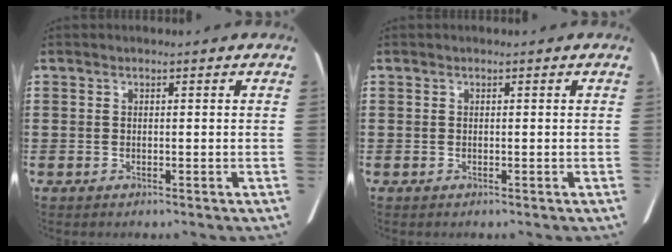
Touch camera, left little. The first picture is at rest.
{"total": 0.0}